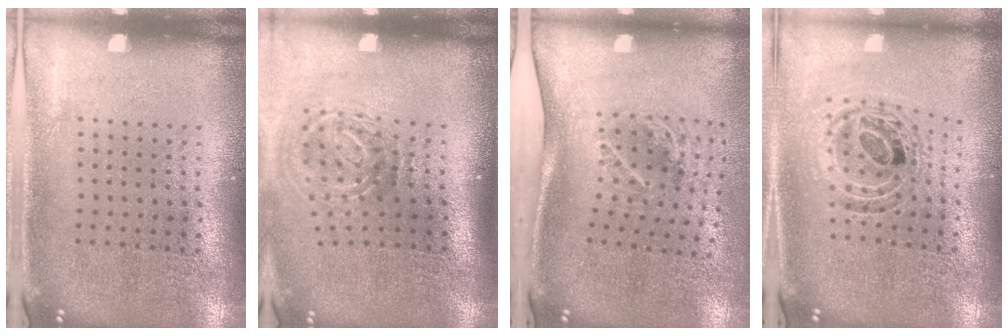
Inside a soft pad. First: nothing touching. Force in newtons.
{"total": 2.0, "press": 1.2, "slide": 1.6}
{"total": 2.0, "press": 1.3, "slide": 1.5}
{"total": 0.9, "press": 0.9, "slide": 0.3}